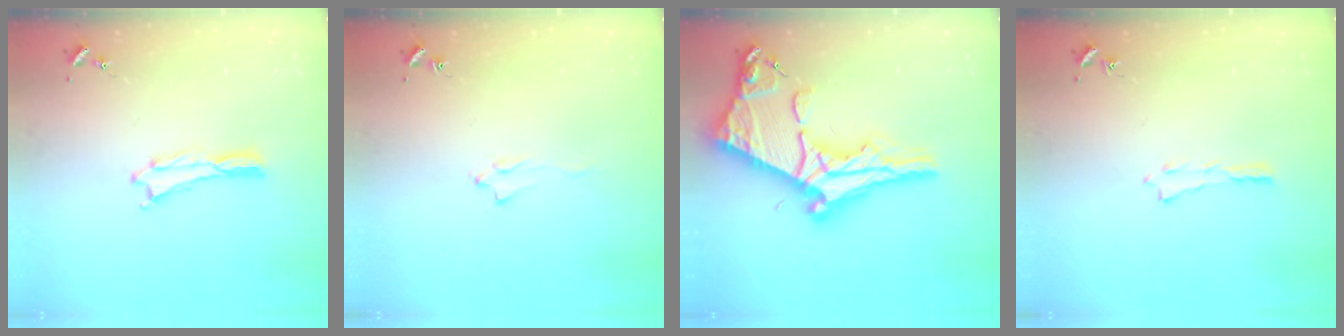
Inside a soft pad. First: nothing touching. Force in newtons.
{"total": 1.6, "press": 1.5, "slide": 0.2}
{"total": 11.4, "press": 11.3, "slide": 1.2}
{"total": 0.0}